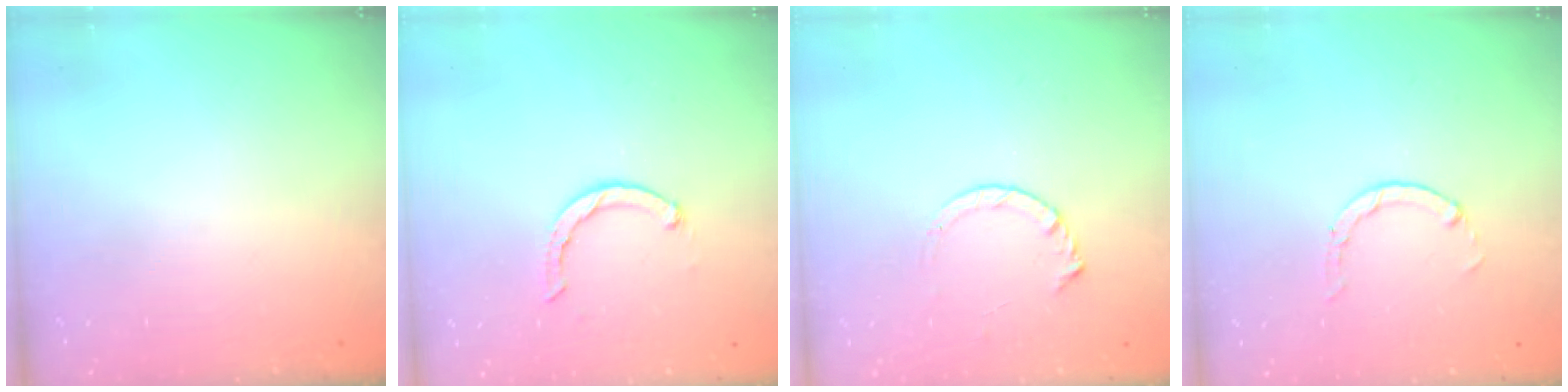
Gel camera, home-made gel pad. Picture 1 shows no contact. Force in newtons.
{"total": 1.9, "press": 1.9, "slide": 0.3}
{"total": 3.7, "press": 3.7, "slide": 0.5}
{"total": 0.6, "press": 0.6, "slide": 0.2}